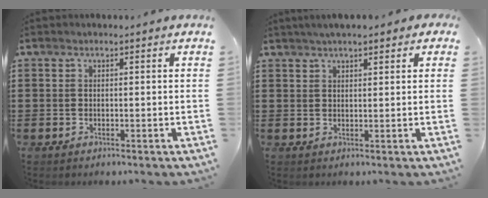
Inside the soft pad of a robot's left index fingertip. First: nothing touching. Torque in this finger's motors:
{"motor_torque": [2.14, 0.00, 1.05, 0.21]}